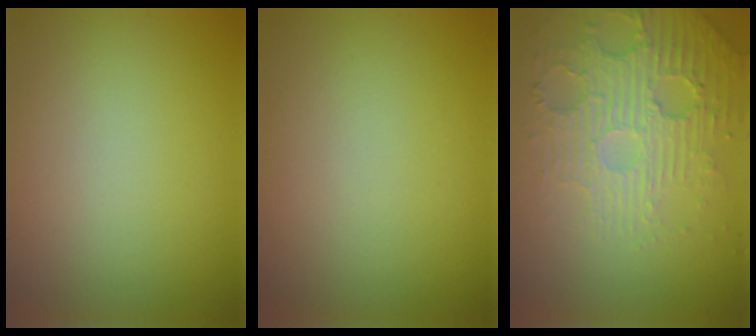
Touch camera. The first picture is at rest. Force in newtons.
{"total": 0.0}
{"total": 6.1, "press": 3.9, "slide": 4.6}